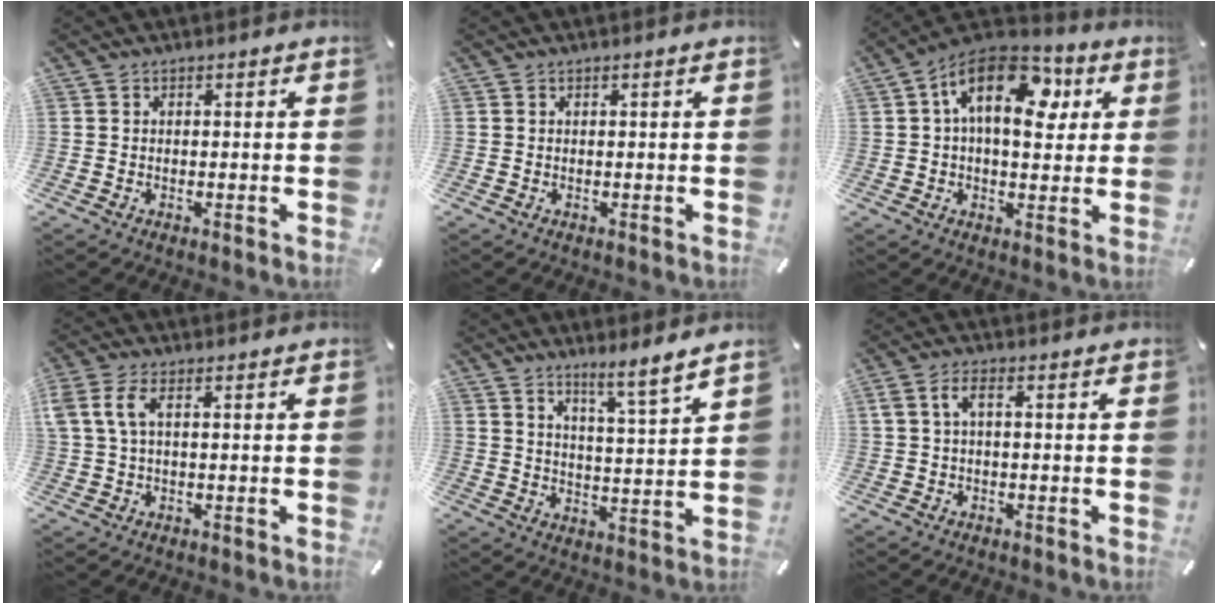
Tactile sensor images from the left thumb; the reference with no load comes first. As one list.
[{"total": 0.0}, {"total": 17.2, "force": [5.1, 10.0, 13.0], "torque": [-0.201, -0.013, 0.083]}, {"total": 4.8, "force": [1.0, 1.8, 4.4], "torque": [-0.100, -0.001, 0.014]}, {"total": 6.5, "force": [5.8, -0.7, 2.8], "torque": [-0.048, -0.048, 0.096]}, {"total": 3.7, "force": [0.1, 1.4, 3.5], "torque": [-0.073, 0.007, -0.002]}]